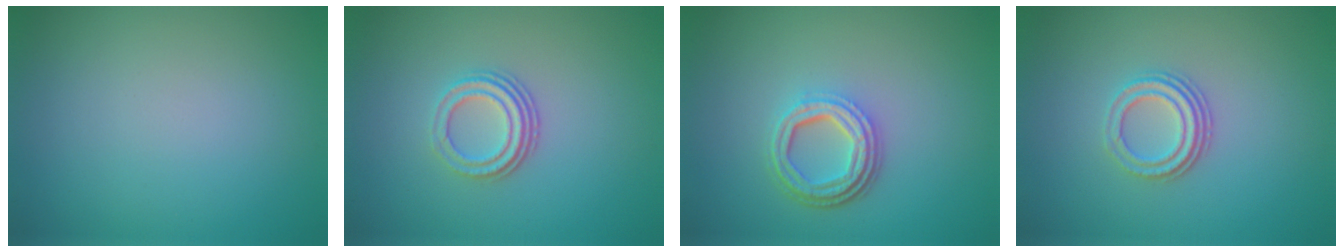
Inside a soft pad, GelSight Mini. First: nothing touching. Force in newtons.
{"total": 3.0, "press": 2.1, "slide": 2.1}
{"total": 4.2, "press": 3.1, "slide": 2.7}
{"total": 2.9, "press": 2.2, "slide": 2.0}